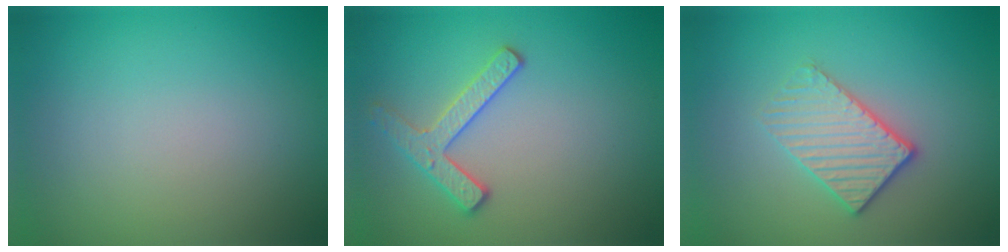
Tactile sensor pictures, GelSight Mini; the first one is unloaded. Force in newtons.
{"total": 2.5, "press": 2.4, "slide": 0.5}
{"total": 3.2, "press": 2.9, "slide": 1.4}